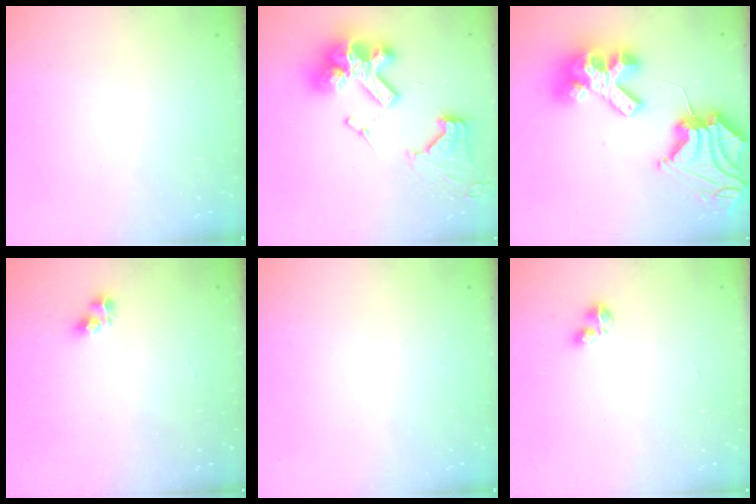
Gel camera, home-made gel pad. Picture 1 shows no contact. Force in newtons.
{"total": 20.6, "press": 20.5, "slide": 2.2}
{"total": 19.4, "press": 19.2, "slide": 2.5}
{"total": 4.6, "press": 4.6, "slide": 0.2}
{"total": 0.0}
{"total": 2.8, "press": 2.8, "slide": 0.6}